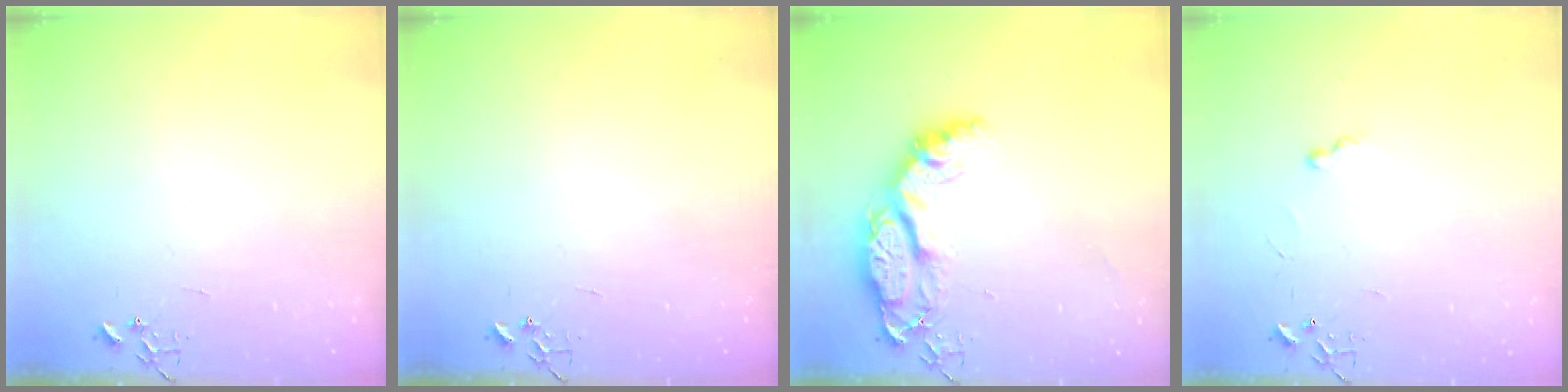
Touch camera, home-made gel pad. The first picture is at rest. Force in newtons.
{"total": 0.0}
{"total": 15.4, "press": 15.3, "slide": 1.2}
{"total": 5.2, "press": 5.2, "slide": 0.4}